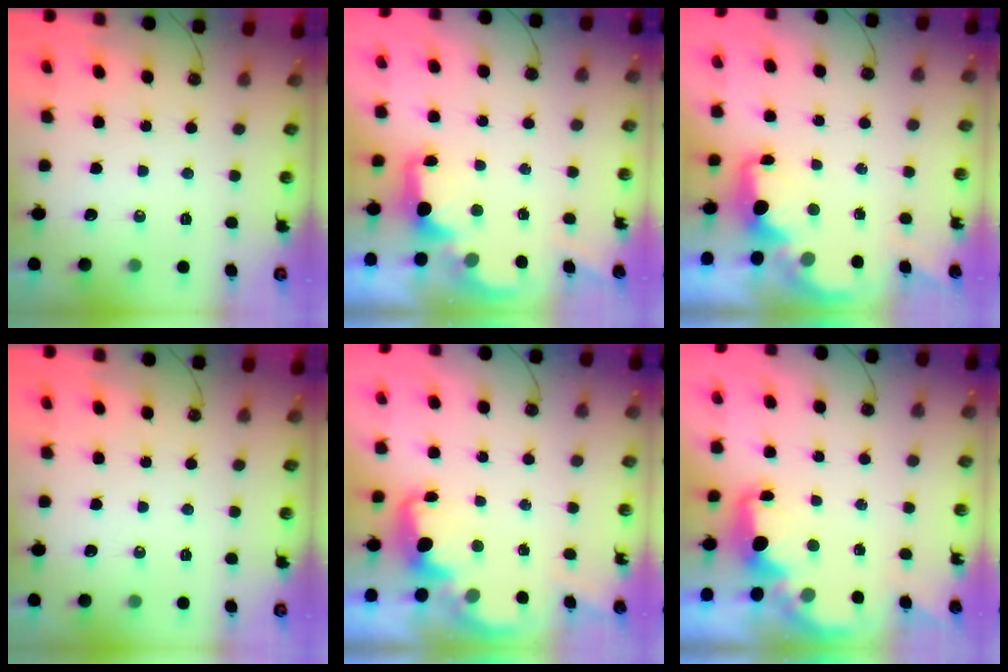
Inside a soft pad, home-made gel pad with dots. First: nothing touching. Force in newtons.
{"total": 2.5, "press": 2.4, "slide": 0.6}
{"total": 2.0, "press": 1.9, "slide": 0.7}
{"total": 0.0}
{"total": 2.2, "press": 2.1, "slide": 0.6}
{"total": 2.3, "press": 2.2, "slide": 0.7}